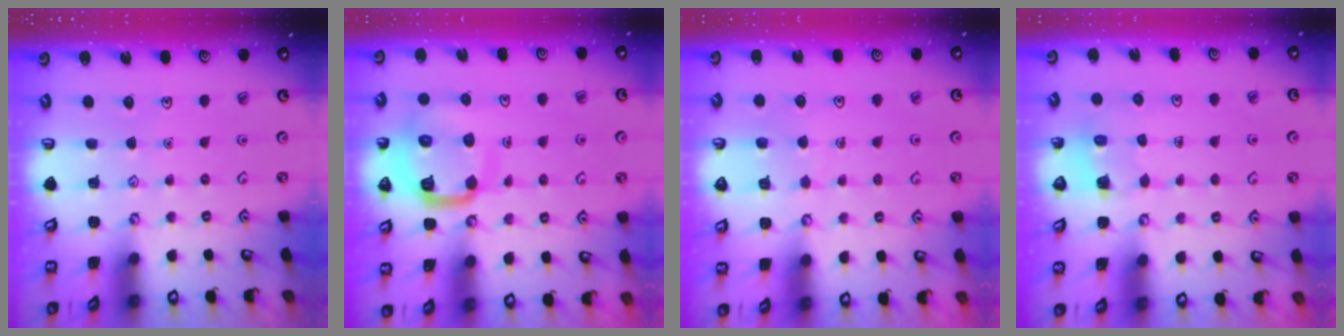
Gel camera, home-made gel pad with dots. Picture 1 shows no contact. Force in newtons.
{"total": 13.2, "press": 13.1, "slide": 1.6}
{"total": 5.1, "press": 5.1, "slide": 0.3}
{"total": 2.6, "press": 2.6, "slide": 0.3}